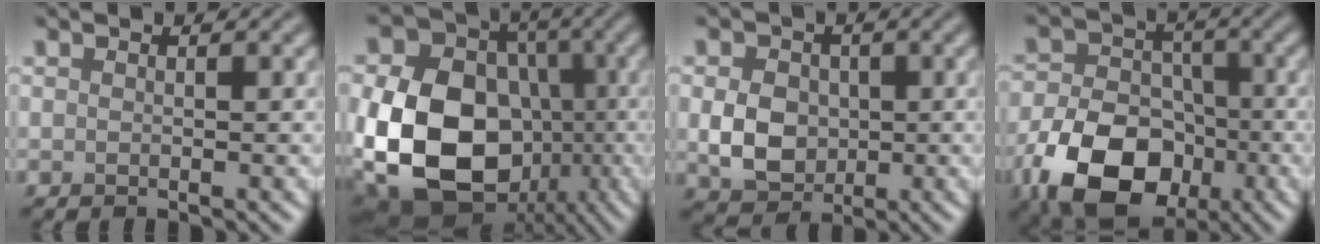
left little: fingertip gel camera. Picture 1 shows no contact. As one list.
[{"total": 16.5, "force": [-3.5, 12.6, 10.1], "torque": [-0.209, -0.024, -0.057]}, {"total": 4.8, "force": [-0.2, 3.8, 2.8], "torque": [-0.055, -0.002, -0.004]}, {"total": 11.2, "force": [-4.9, 7.6, 6.7], "torque": [-0.137, -0.023, -0.086]}]